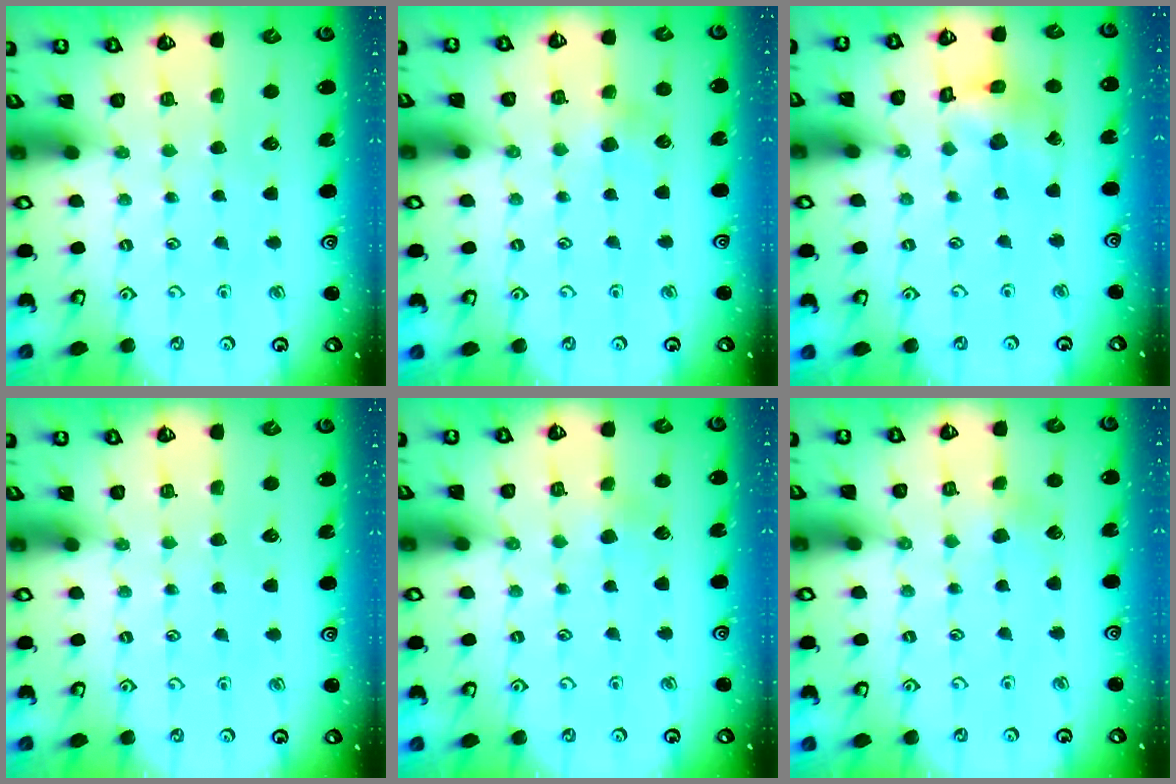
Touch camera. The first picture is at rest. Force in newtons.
{"total": 3.3, "press": 3.3, "slide": 0.4}
{"total": 8.3, "press": 8.3, "slide": 0.9}
{"total": 0.0}
{"total": 1.9, "press": 1.9, "slide": 0.2}
{"total": 3.0, "press": 3.0, "slide": 0.1}